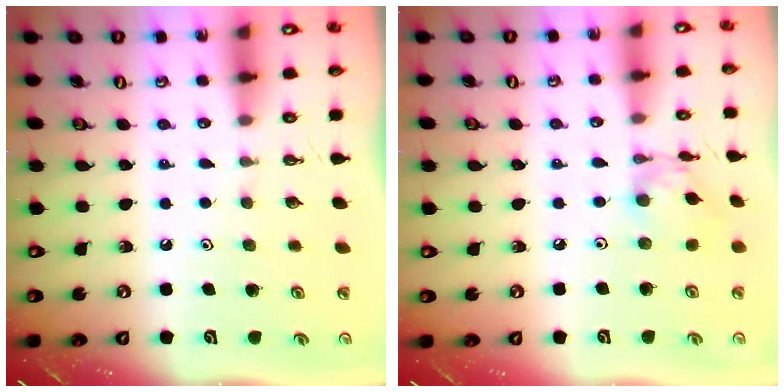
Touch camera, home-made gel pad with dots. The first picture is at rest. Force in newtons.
{"total": 6.3, "press": 6.3, "slide": 0.3}